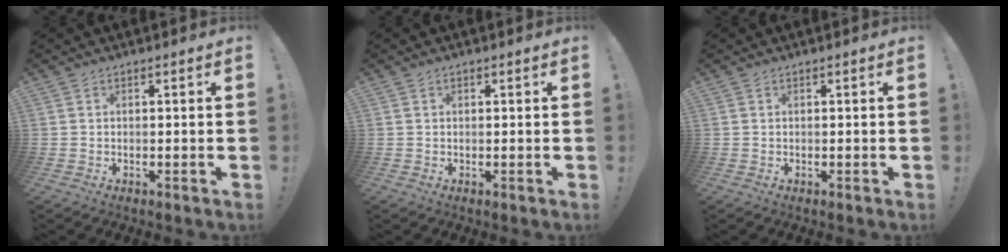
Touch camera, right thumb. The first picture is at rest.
{"total": 0.0}
{"total": 0.0}